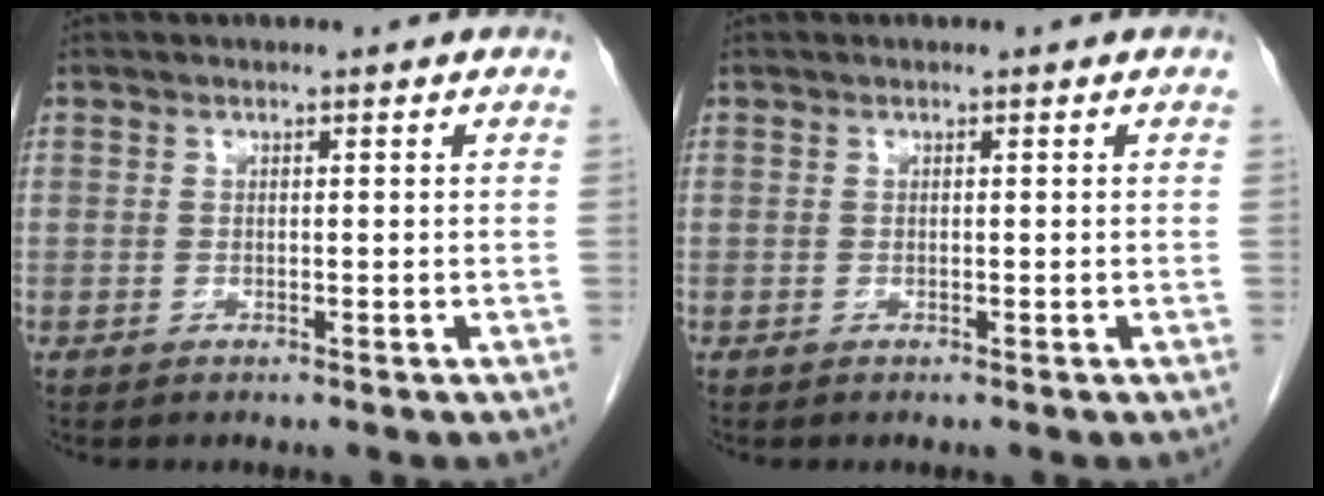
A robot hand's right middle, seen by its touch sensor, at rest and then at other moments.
{"total": 0.0}